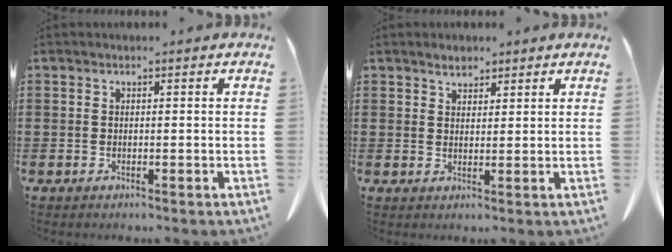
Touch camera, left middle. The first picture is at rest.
{"total": 2.4, "force": [2.1, 0.9, 0.6], "torque": [-0.007, -0.001, 0.040]}